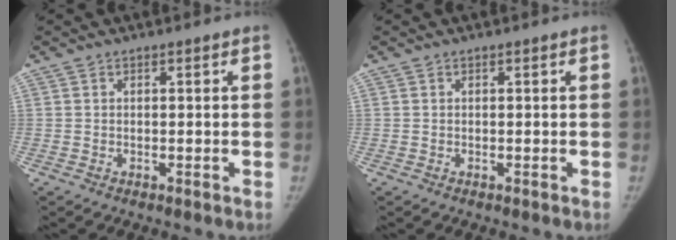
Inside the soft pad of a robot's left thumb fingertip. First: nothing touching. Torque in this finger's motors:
{"motor_torque": [0.06, 0.00, 0.22, -0.14, 0.05]}